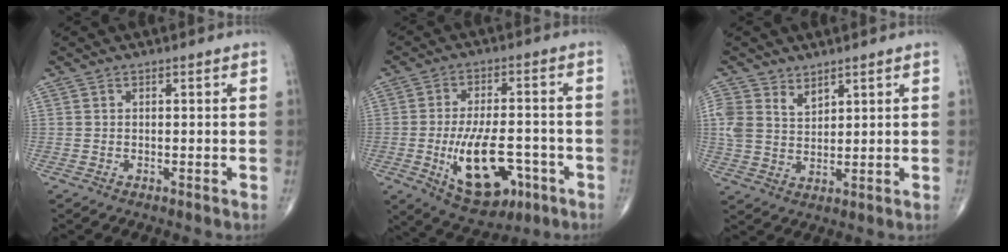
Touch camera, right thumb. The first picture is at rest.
{"total": 15.1, "force": [-4.9, 7.6, 12.1], "torque": [-0.185, 0.015, -0.066]}
{"total": 5.8, "force": [3.5, 3.8, 2.7], "torque": [-0.038, -0.019, 0.077]}